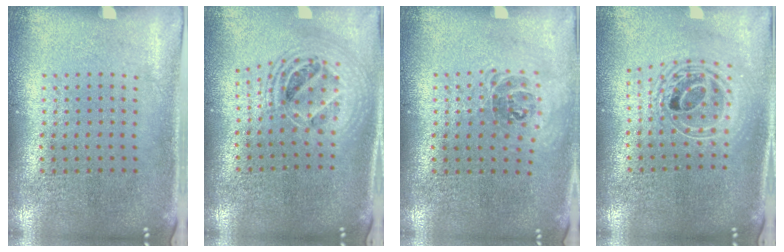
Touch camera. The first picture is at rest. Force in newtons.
{"total": 2.1, "press": 1.7, "slide": 1.2}
{"total": 1.0, "press": 0.8, "slide": 0.5}
{"total": 2.0, "press": 1.5, "slide": 1.3}